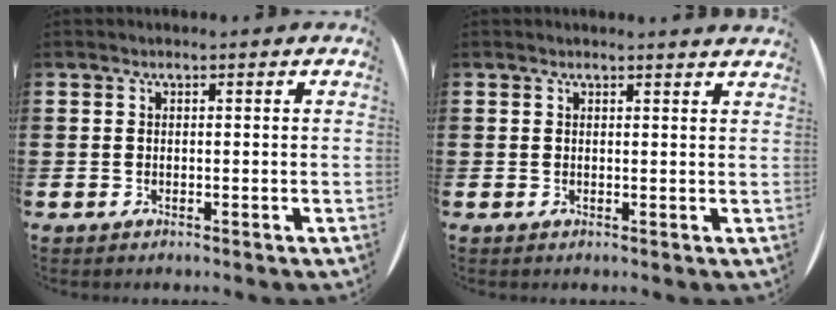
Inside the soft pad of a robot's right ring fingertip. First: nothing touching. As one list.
[{"total": 0.8, "force": [0.8, -0.2, 0.1], "torque": [0.000, -0.001, 0.015]}]